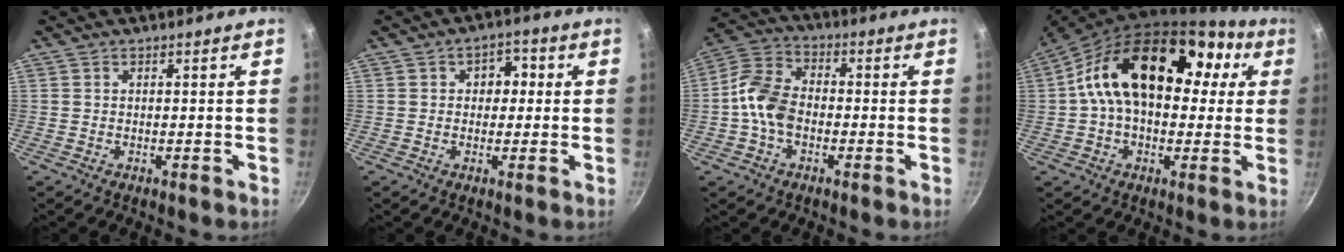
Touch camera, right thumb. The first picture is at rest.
{"total": 4.8, "force": [0.7, 3.7, 2.9], "torque": [-0.003, 0.007, 0.004]}
{"total": 9.4, "force": [-1.9, 6.4, 6.6], "torque": [-0.116, 0.033, -0.054]}
{"total": 22.1, "force": [4.5, 14.3, 16.3], "torque": [-0.234, 0.042, 0.057]}